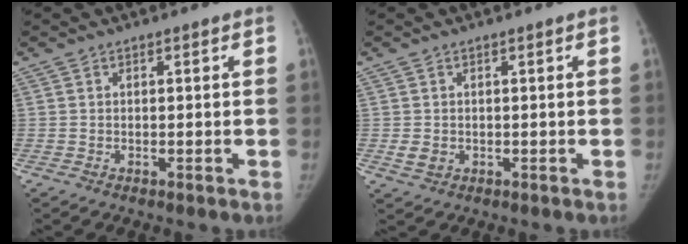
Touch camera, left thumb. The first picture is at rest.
{"total": 2.0, "force": [0.1, 1.7, 1.0], "torque": [-0.017, -0.003, 0.009]}